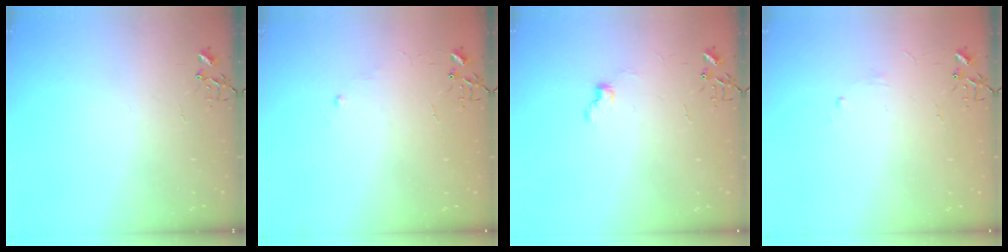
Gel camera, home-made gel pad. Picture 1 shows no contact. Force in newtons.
{"total": 4.4, "press": 4.4, "slide": 0.6}
{"total": 6.6, "press": 6.6, "slide": 0.7}
{"total": 2.9, "press": 2.8, "slide": 0.5}